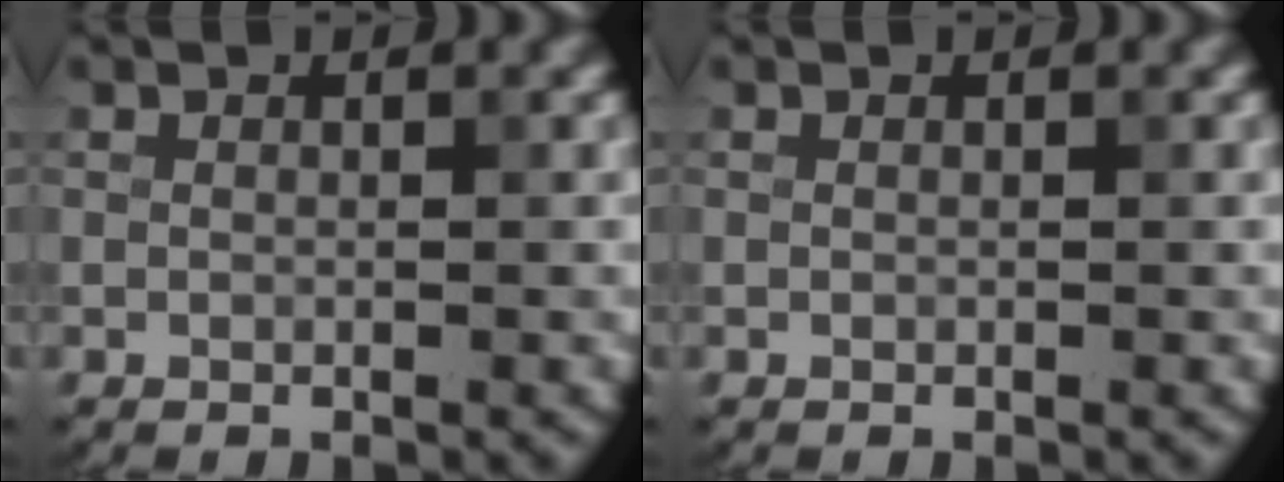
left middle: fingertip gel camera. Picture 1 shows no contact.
{"total": 0.0}